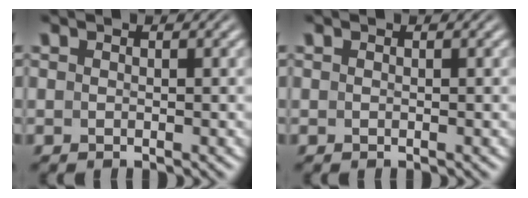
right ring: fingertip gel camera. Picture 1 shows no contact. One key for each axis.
{"total": 0.0}